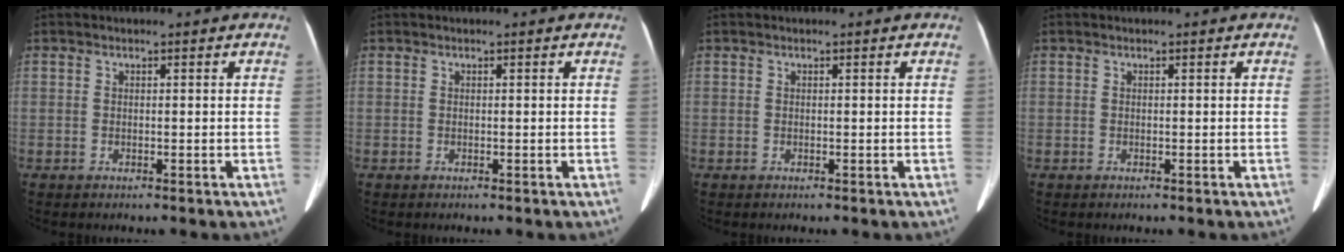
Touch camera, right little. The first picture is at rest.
{"total": 0.0}
{"total": 0.0}
{"total": 0.0}